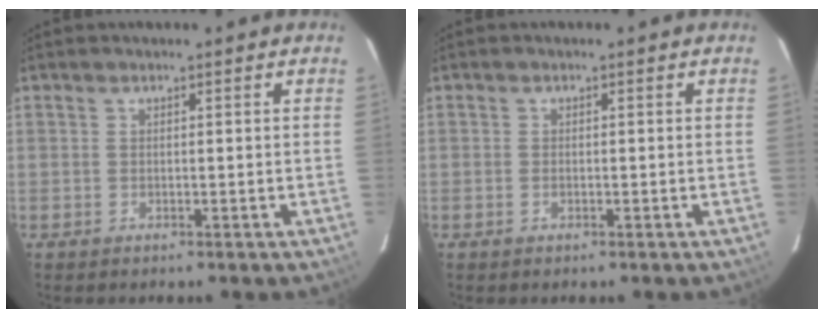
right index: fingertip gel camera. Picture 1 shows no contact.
{"total": 0.9, "force": [-0.3, 0.5, 0.7], "torque": [-0.014, 0.000, -0.006]}